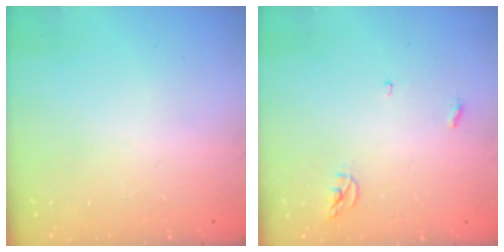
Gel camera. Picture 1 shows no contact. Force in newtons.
{"total": 3.5, "press": 3.5, "slide": 0.3}